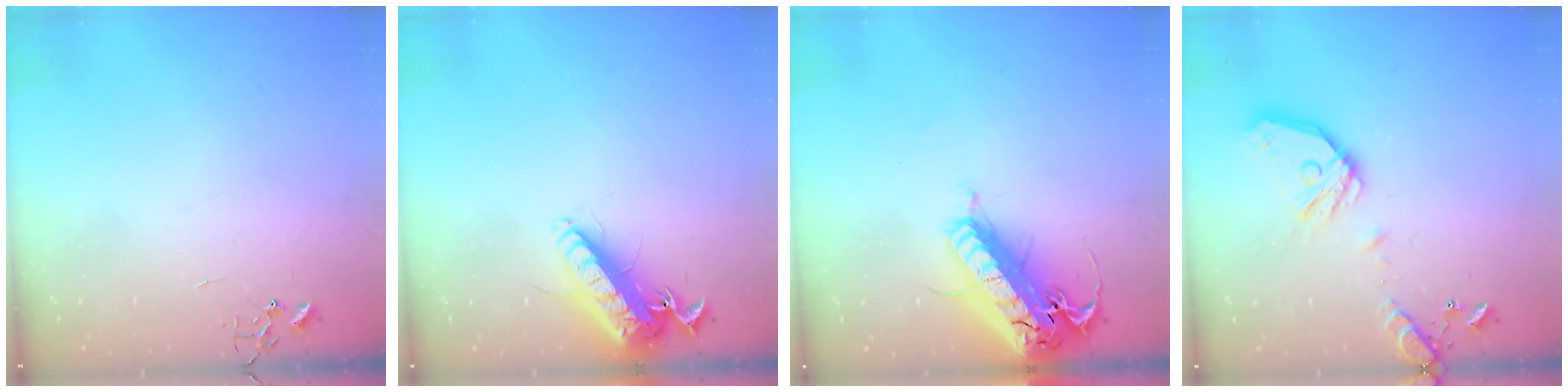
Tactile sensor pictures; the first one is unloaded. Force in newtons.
{"total": 14.6, "press": 14.4, "slide": 2.8}
{"total": 26.2, "press": 25.6, "slide": 5.5}
{"total": 15.7, "press": 15.4, "slide": 2.5}